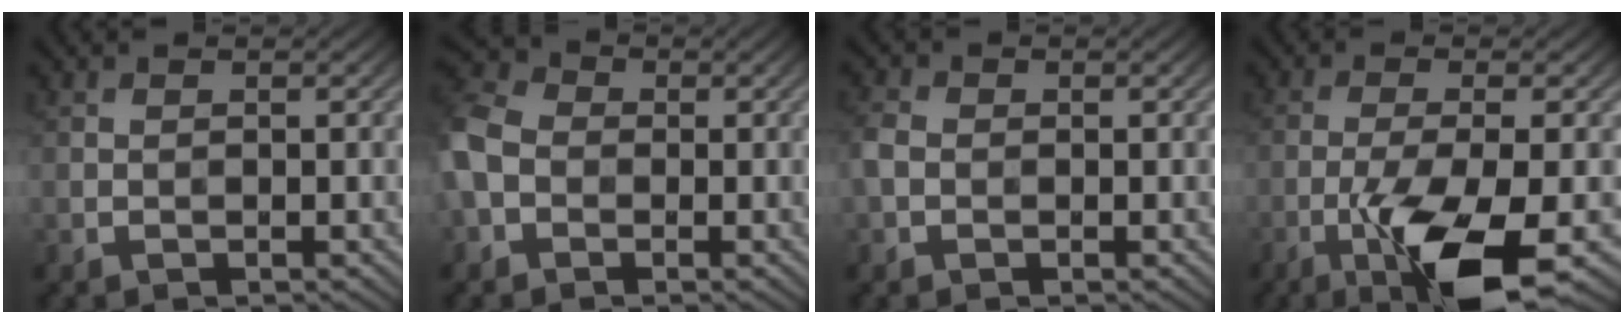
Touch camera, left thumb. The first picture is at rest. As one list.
[{"total": 6.9, "force": [-1.5, 5.5, 3.8], "torque": [-0.124, 0.000, -0.046]}, {"total": 2.3, "force": [-0.4, 1.9, 1.2], "torque": [-0.033, 0.002, -0.015]}, {"total": 10.2, "force": [-4.7, 2.4, 8.7], "torque": [-0.155, -0.007, -0.087]}]